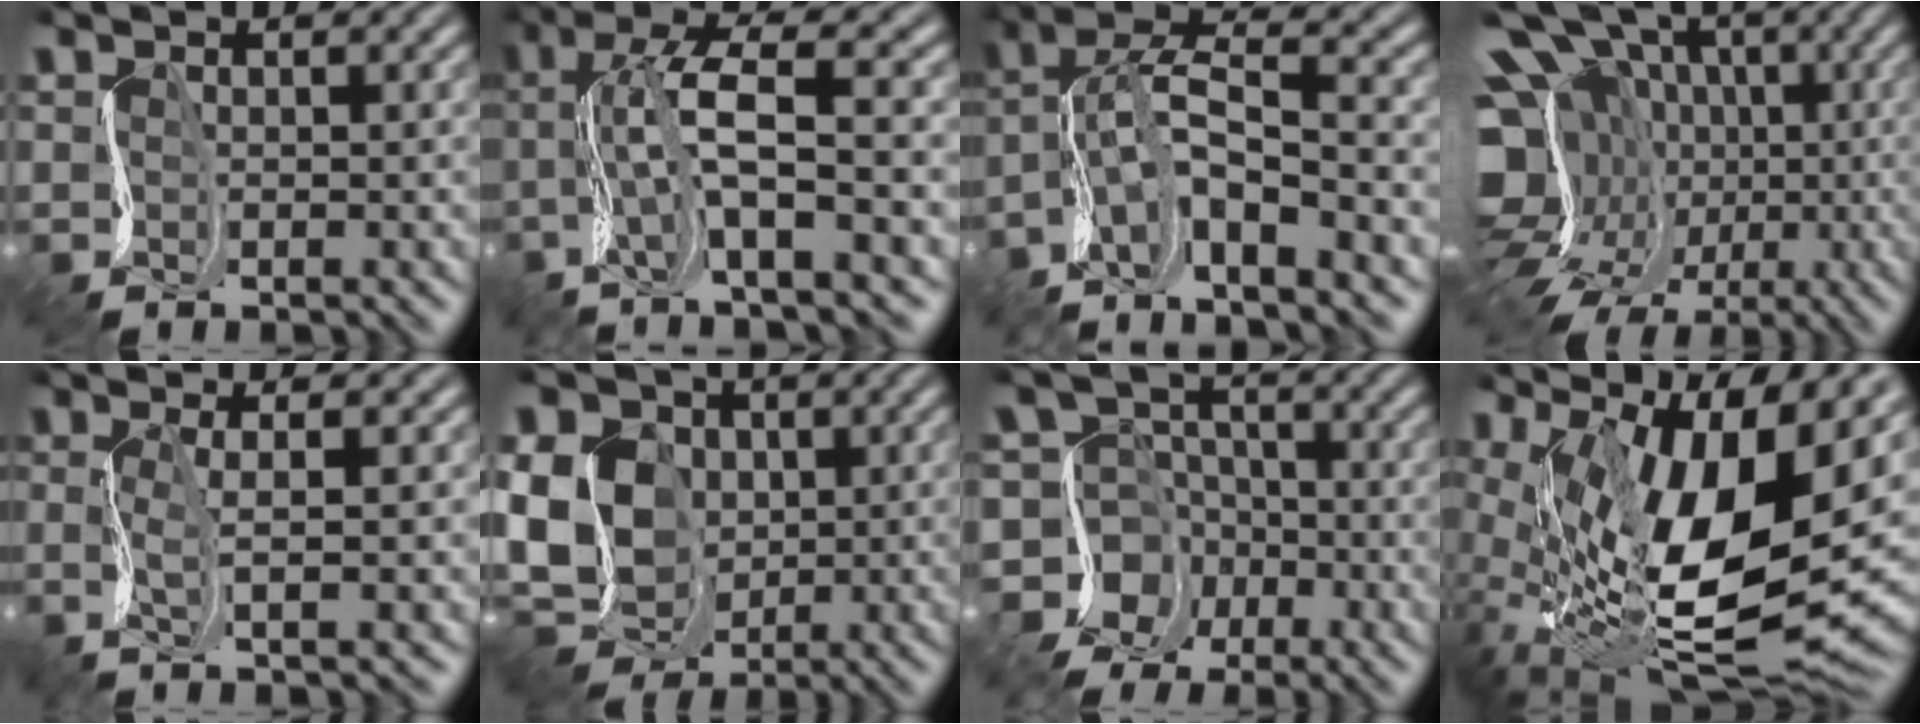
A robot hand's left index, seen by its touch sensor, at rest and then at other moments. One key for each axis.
{"total": 6.8, "fx": -1.5, "fy": 0.6, "fz": 6.6, "tx": -0.103, "ty": -0.002, "tz": -0.032}
{"total": 6.2, "fx": -4.1, "fy": 0.6, "fz": 4.6, "tx": -0.074, "ty": 0.000, "tz": -0.083}
{"total": 16.6, "fx": -3.9, "fy": 12.6, "fz": 10.0, "tx": -0.171, "ty": -0.021, "tz": -0.064}
{"total": 2.3, "fx": -0.9, "fy": -0.6, "fz": 2.0, "tx": -0.026, "ty": -0.014, "tz": -0.028}
{"total": 10.0, "fx": -2.1, "fy": 7.7, "fz": 6.1, "tx": -0.122, "ty": -0.016, "tz": -0.050}
{"total": 8.8, "fx": -6.1, "fy": 6.3, "fz": 0.6, "tx": 0.004, "ty": -0.015, "tz": -0.125}
{"total": 16.6, "fx": 0.3, "fy": 7.1, "fz": 15.0, "tx": -0.235, "ty": -0.032, "tz": 0.009}